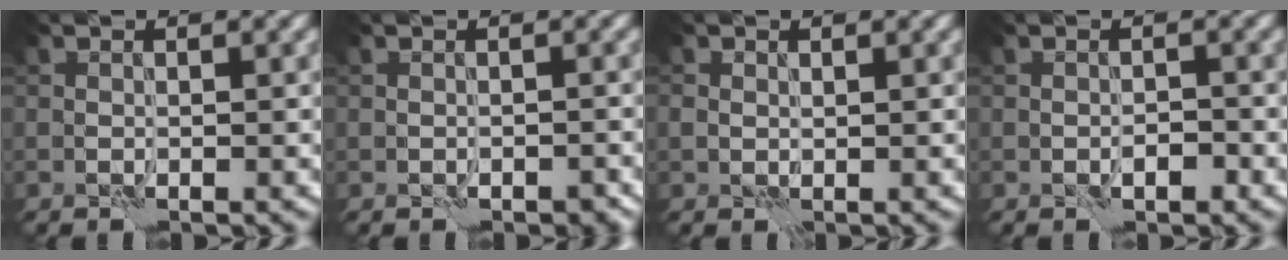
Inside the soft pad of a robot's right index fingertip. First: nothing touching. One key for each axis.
{"total": 1.1, "fx": -0.8, "fy": 0.7, "fz": 0.5, "tx": -0.007, "ty": 0.003, "tz": -0.009}
{"total": 0.9, "fx": 0.3, "fy": 0.9, "fz": 0.1, "tx": -0.002, "ty": -0.004, "tz": 0.007}
{"total": 1.1, "fx": -0.6, "fy": 0.6, "fz": 0.7, "tx": -0.009, "ty": 0.002, "tz": -0.009}